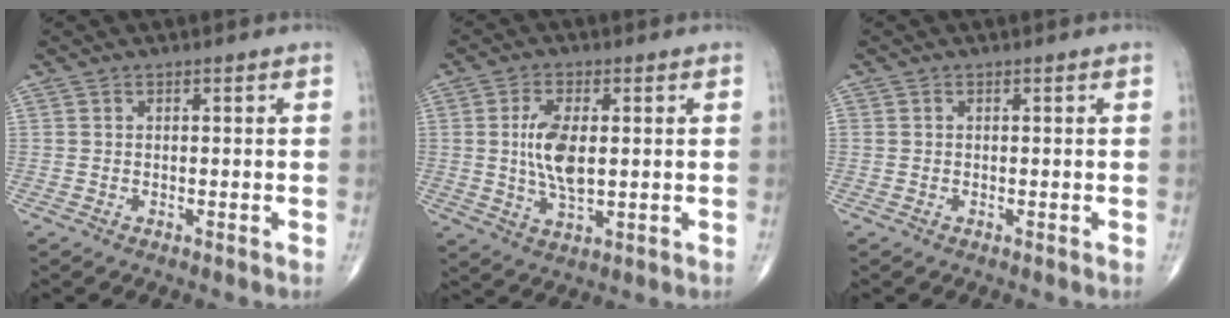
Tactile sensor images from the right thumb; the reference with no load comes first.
{"total": 8.5, "force": [0.7, 3.9, 7.5], "torque": [-0.147, -0.011, 0.016]}
{"total": 0.0}